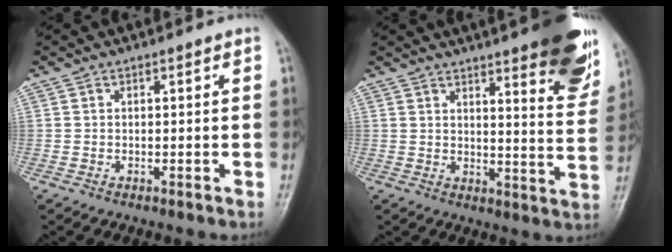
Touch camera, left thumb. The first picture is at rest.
{"total": 18.6, "force": [11.8, 4.3, 13.7], "torque": [-0.146, -0.060, 0.144]}